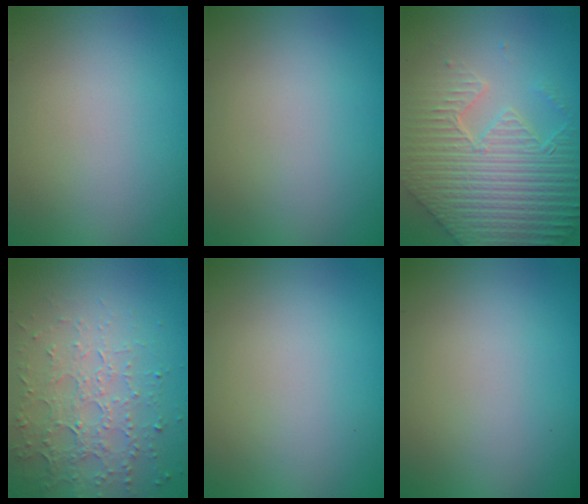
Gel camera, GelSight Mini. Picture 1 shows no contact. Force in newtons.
{"total": 0.0}
{"total": 8.5, "press": 6.1, "slide": 5.8}
{"total": 3.7, "press": 3.7, "slide": 0.5}
{"total": 0.0}
{"total": 0.0}